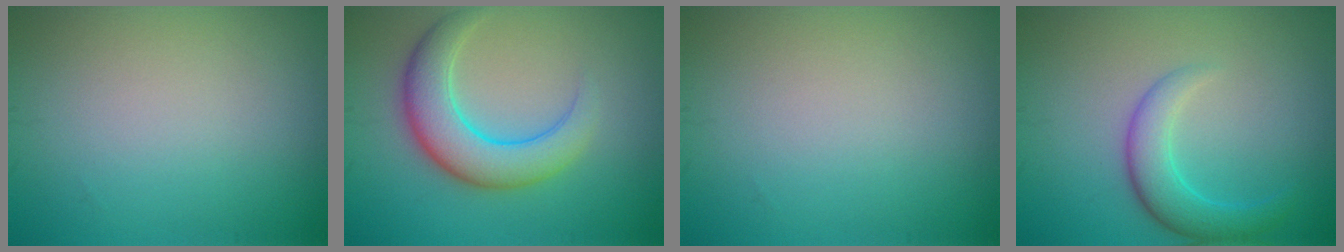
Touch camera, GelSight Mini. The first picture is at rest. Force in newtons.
{"total": 5.7, "press": 5.7, "slide": 0.1}
{"total": 0.0}
{"total": 3.5, "press": 3.5, "slide": 0.1}